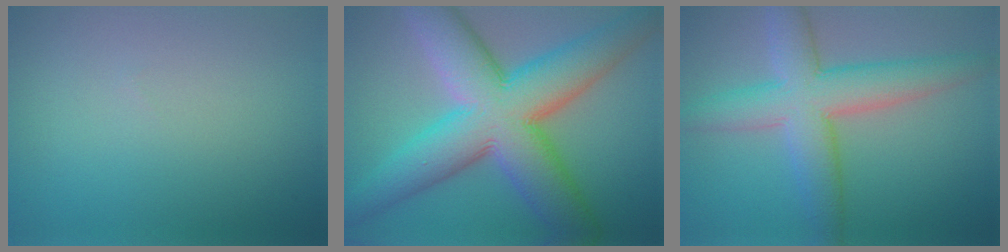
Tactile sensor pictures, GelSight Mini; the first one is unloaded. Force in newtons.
{"total": 13.2, "press": 13.2, "slide": 0.4}
{"total": 7.2, "press": 7.2, "slide": 0.3}